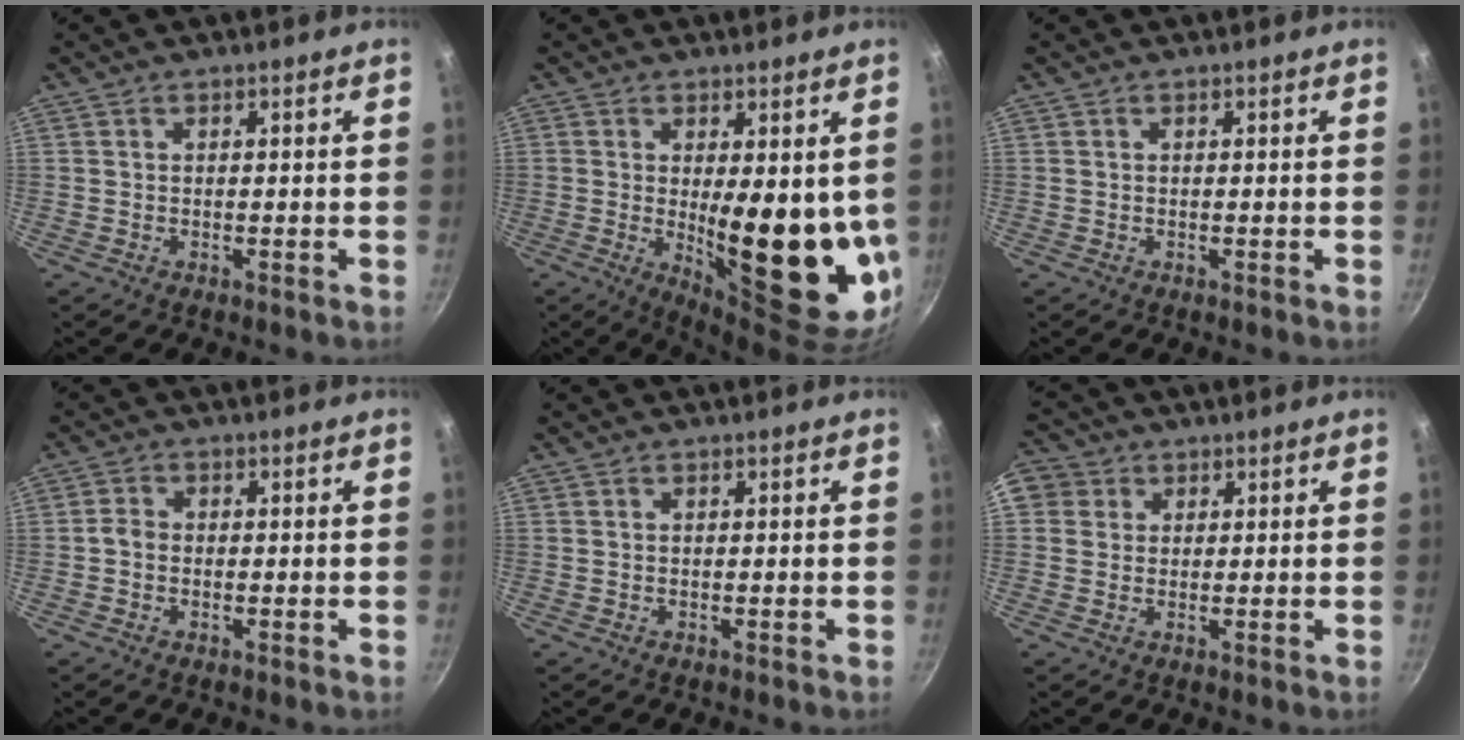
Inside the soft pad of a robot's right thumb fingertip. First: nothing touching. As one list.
[{"total": 16.0, "force": [0.4, 5.6, 15.0], "torque": [-0.181, -0.042, 0.021]}, {"total": 0.0}, {"total": 2.2, "force": [-0.4, 1.7, 1.2], "torque": [-0.026, 0.012, -0.013]}, {"total": 0.0}, {"total": 6.2, "force": [1.8, 5.6, 1.8], "torque": [-0.010, 0.006, 0.020]}]